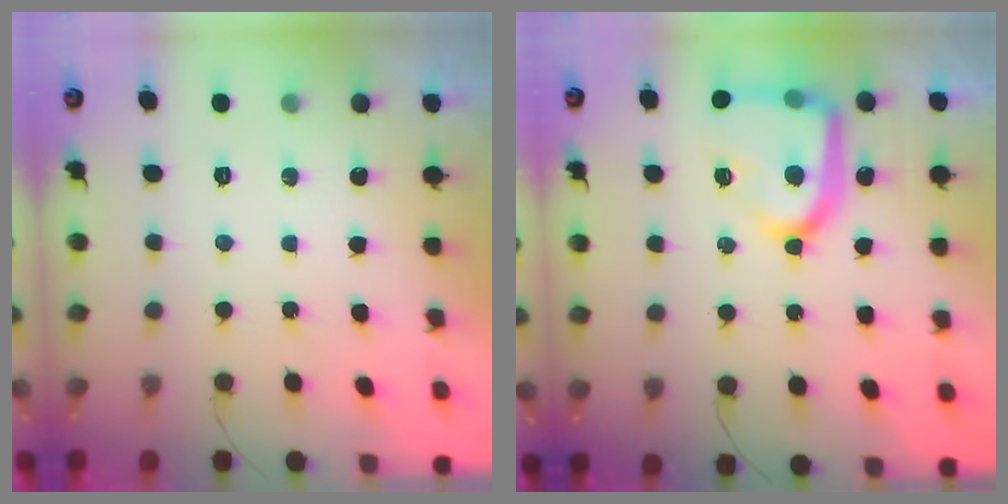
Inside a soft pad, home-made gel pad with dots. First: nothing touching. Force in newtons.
{"total": 20.2, "press": 20.1, "slide": 1.9}